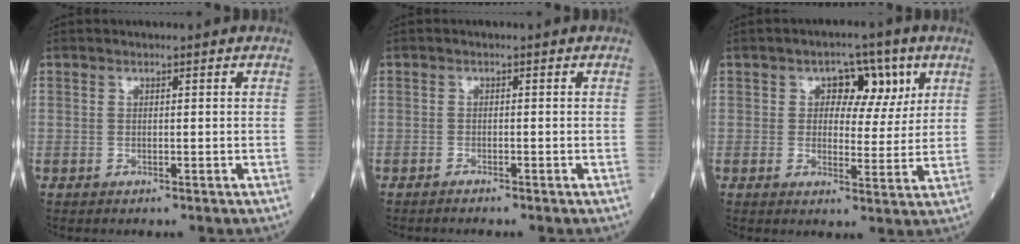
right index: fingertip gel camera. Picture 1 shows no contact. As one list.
[{"total": 0.8, "force": [-0.8, -0.1, 0.1], "torque": [-0.005, -0.001, -0.014]}, {"total": 6.7, "force": [2.6, 3.9, 4.7], "torque": [-0.054, 0.012, 0.035]}]